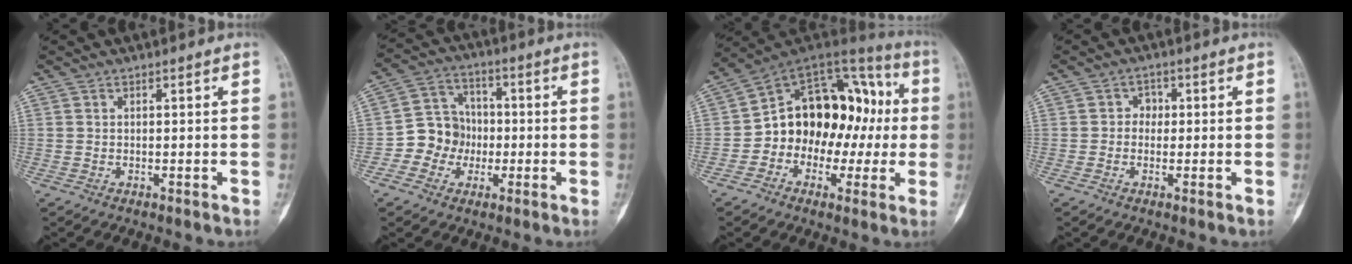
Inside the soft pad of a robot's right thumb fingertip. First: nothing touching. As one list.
[{"total": 9.1, "force": [-1.9, 8.4, 2.9], "torque": [-0.006, 0.030, -0.044]}, {"total": 19.9, "force": [-1.1, 14.4, 13.8], "torque": [-0.146, 0.071, -0.018]}, {"total": 2.3, "force": [0.0, 2.1, 1.0], "torque": [0.005, 0.008, -0.009]}]